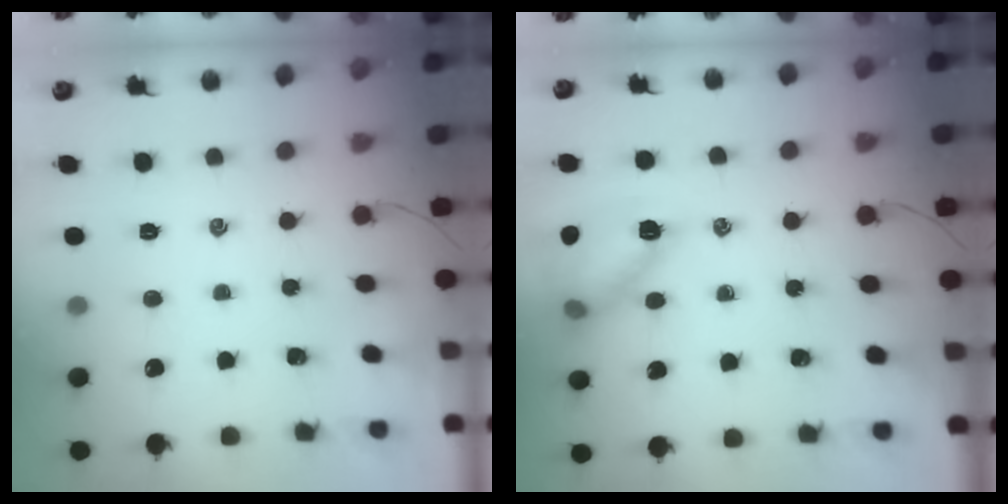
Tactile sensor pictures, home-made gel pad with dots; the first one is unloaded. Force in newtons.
{"total": 14.4, "press": 14.3, "slide": 1.4}